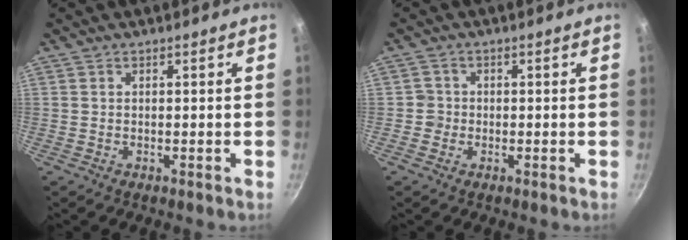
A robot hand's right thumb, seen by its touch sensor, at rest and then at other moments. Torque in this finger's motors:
{"motor_torque": [-0.06, -0.12, 0.36, 0.28, 0.02]}